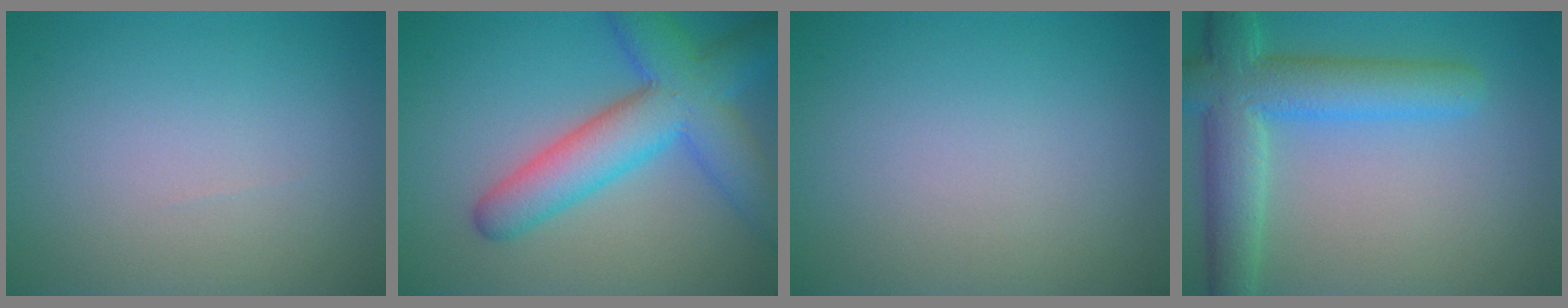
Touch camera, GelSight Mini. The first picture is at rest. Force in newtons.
{"total": 7.8, "press": 7.8, "slide": 0.3}
{"total": 0.0}
{"total": 7.2, "press": 7.1, "slide": 0.5}